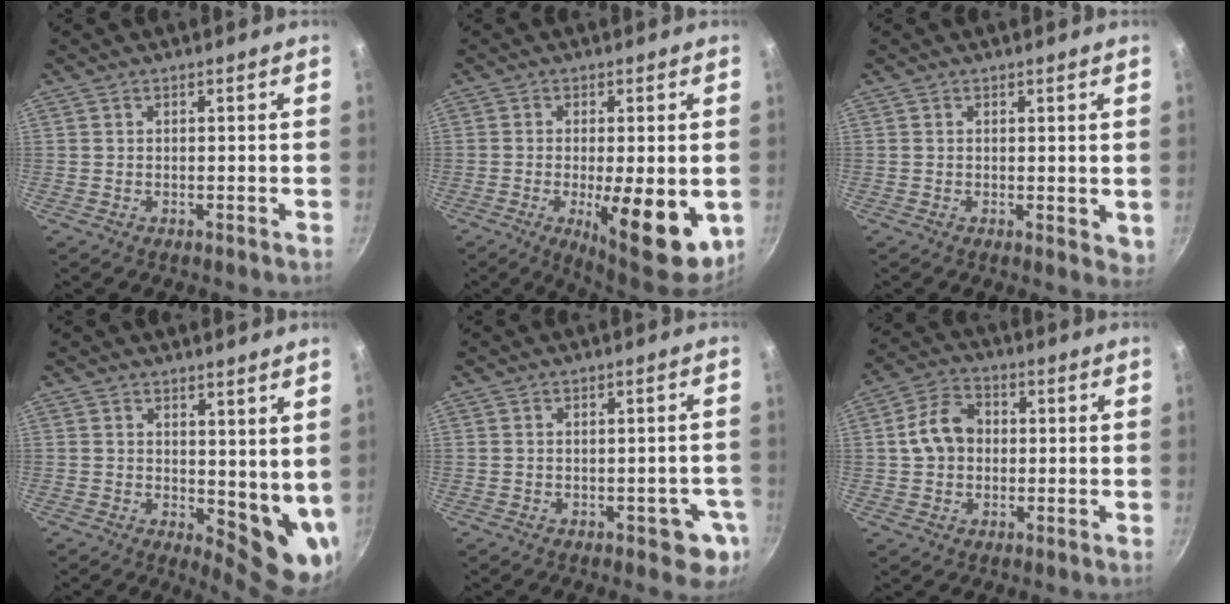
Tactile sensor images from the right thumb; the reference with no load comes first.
{"total": 14.1, "force": [-3.3, 4.5, 12.9], "torque": [-0.164, -0.003, -0.037]}
{"total": 2.9, "force": [0.6, 1.5, 2.4], "torque": [-0.027, -0.005, 0.008]}
{"total": 8.7, "force": [2.7, 4.4, 7.1], "torque": [-0.072, -0.029, 0.044]}
{"total": 5.3, "force": [-1.8, 3.0, 4.1], "torque": [-0.021, 0.011, -0.017]}
{"total": 8.4, "force": [0.3, 6.5, 5.2], "torque": [-0.075, 0.021, -0.005]}